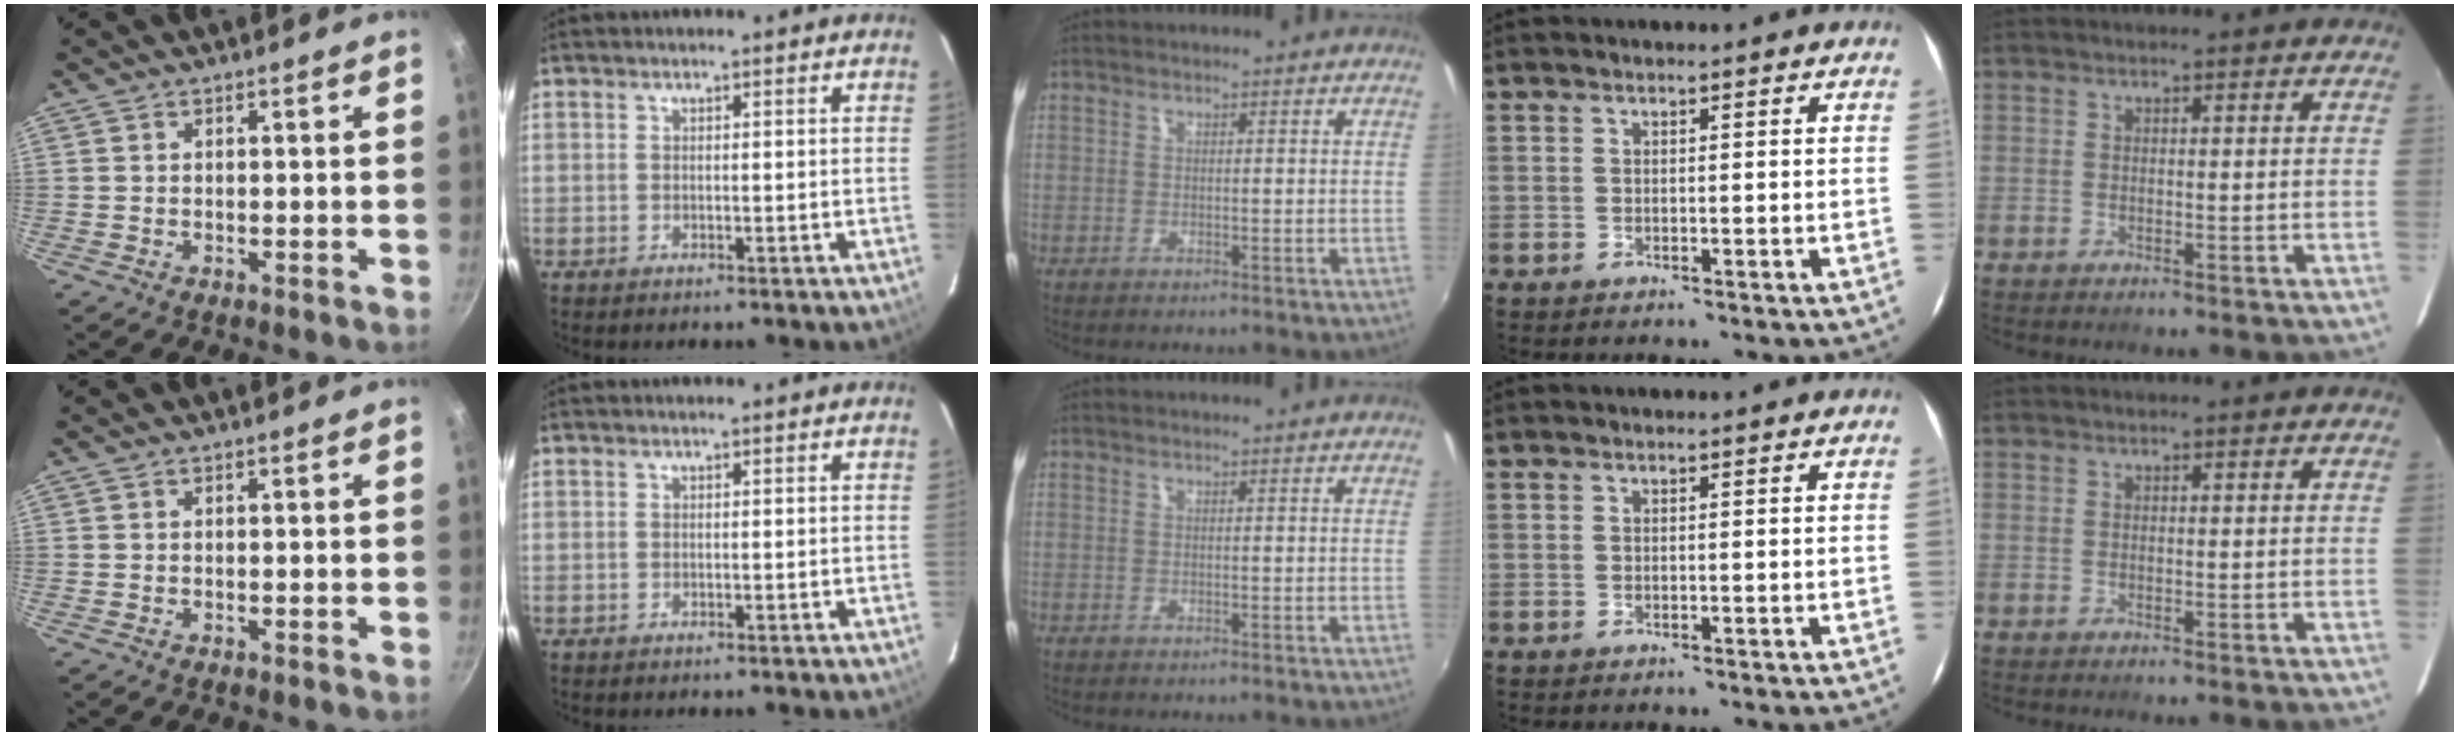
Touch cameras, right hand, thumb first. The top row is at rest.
{}